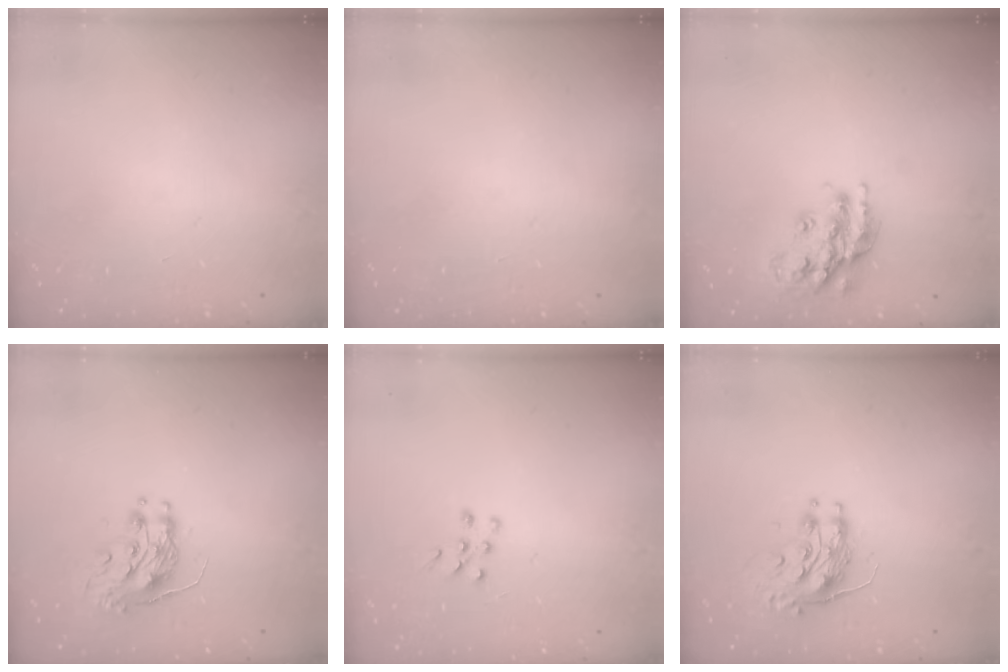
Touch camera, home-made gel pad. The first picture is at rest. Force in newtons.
{"total": 0.0}
{"total": 17.5, "press": 17.5, "slide": 1.3}
{"total": 9.3, "press": 9.3, "slide": 0.8}
{"total": 5.6, "press": 5.6, "slide": 0.8}
{"total": 8.2, "press": 8.2, "slide": 0.3}